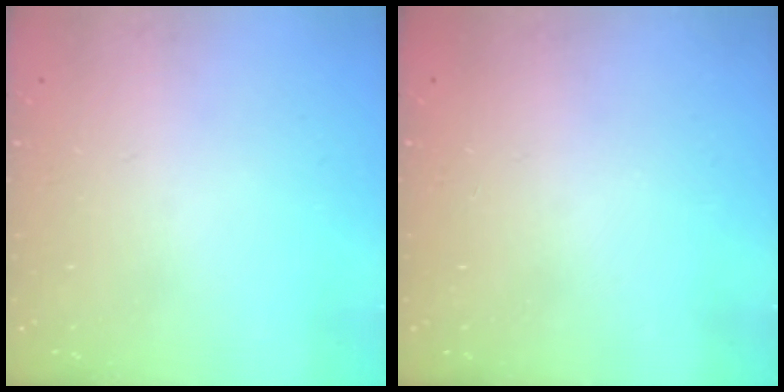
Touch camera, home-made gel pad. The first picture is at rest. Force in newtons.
{"total": 0.0}